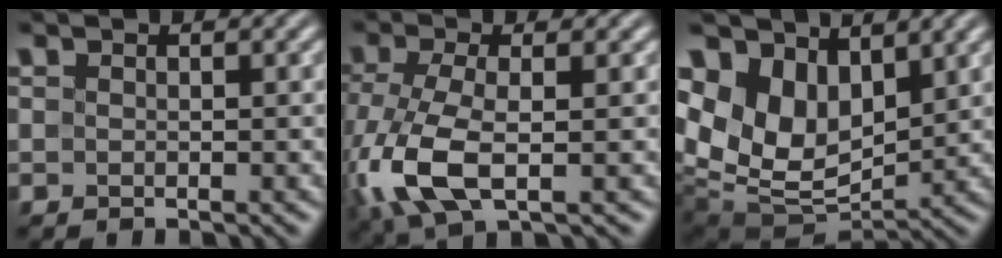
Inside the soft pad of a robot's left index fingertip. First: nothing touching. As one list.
[{"total": 7.4, "force": [-2.1, 3.3, 6.3], "torque": [-0.156, -0.009, -0.050]}, {"total": 10.0, "force": [3.7, 6.8, 6.3], "torque": [-0.135, -0.001, 0.074]}]